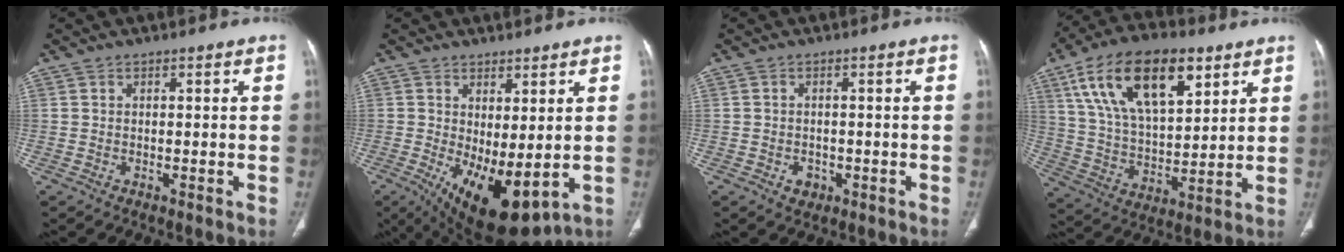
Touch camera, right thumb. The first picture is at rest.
{"total": 12.6, "force": [-1.6, 5.4, 11.3], "torque": [-0.176, -0.022, 0.000]}
{"total": 2.3, "force": [-0.9, 1.9, 1.1], "torque": [-0.007, 0.004, -0.005]}
{"total": 21.7, "force": [10.5, 10.5, 15.8], "torque": [-0.259, -0.023, 0.192]}